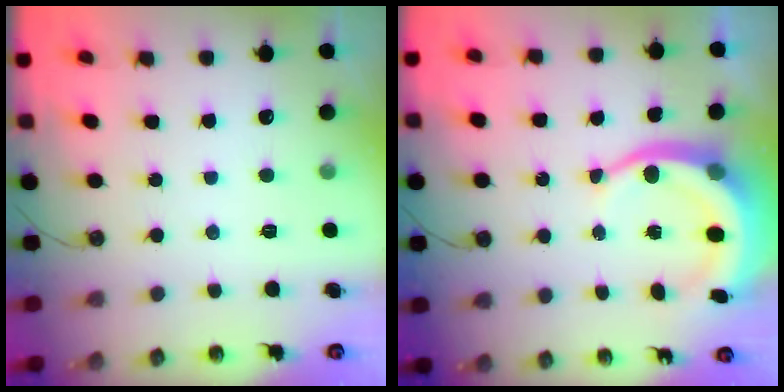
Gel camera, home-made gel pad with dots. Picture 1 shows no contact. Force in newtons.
{"total": 10.2, "press": 10.1, "slide": 1.8}